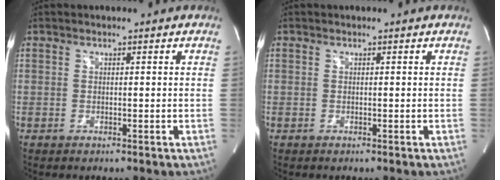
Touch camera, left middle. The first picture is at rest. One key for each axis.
{"total": 0.0}